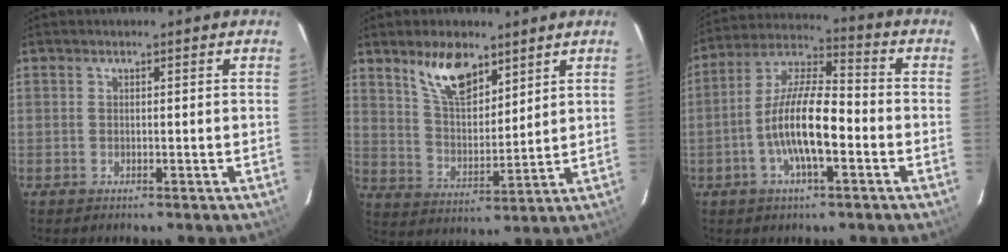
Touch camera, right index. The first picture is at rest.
{"total": 10.6, "force": [7.1, 4.7, 6.4], "torque": [-0.108, 0.003, 0.137]}
{"total": 12.9, "force": [-3.8, 3.7, 11.8], "torque": [-0.234, 0.002, -0.074]}